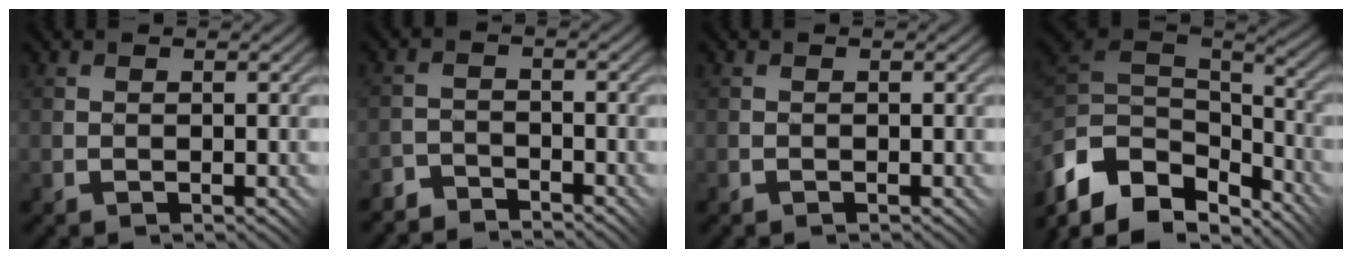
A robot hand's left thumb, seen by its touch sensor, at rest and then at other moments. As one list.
[{"total": 3.1, "force": [-3.1, 0.2, -0.3], "torque": [0.015, 0.012, -0.068]}, {"total": 0.0}, {"total": 12.2, "force": [-7.3, 6.9, 6.9], "torque": [-0.205, -0.004, -0.123]}]